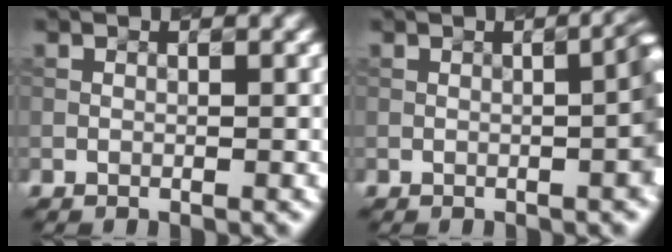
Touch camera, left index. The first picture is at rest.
{"total": 4.2, "force": [-0.3, 1.1, 4.1], "torque": [-0.040, 0.014, -0.003]}